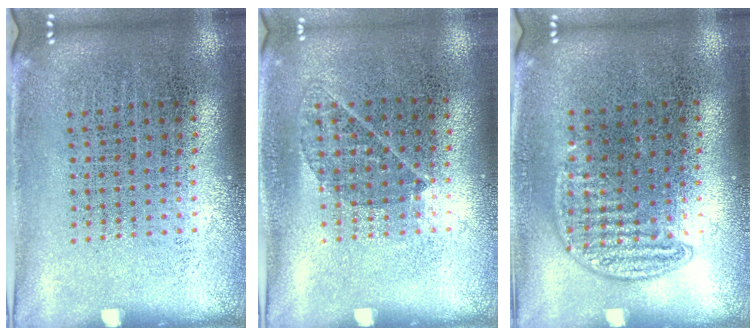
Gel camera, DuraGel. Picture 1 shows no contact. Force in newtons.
{"total": 0.8, "press": 0.6, "slide": 0.4}
{"total": 0.8, "press": 0.7, "slide": 0.4}